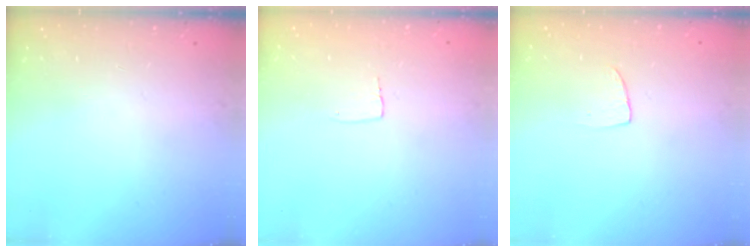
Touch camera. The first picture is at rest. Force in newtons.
{"total": 2.6, "press": 2.6, "slide": 0.1}
{"total": 4.0, "press": 4.0, "slide": 0.3}